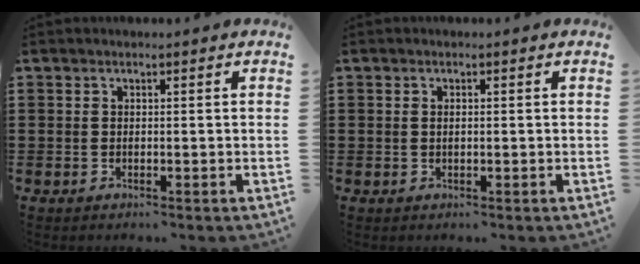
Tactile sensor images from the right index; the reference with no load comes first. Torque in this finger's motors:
{"motor_torque": [-0.28, 0.79, -0.07, -0.01]}